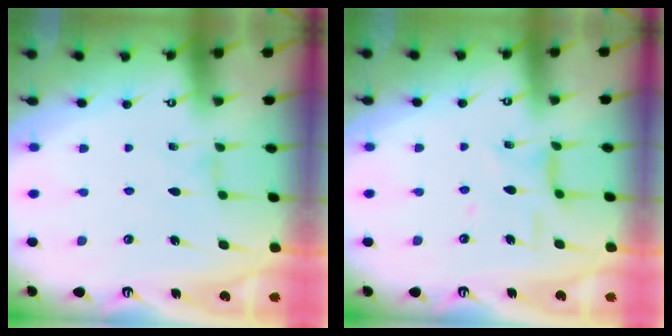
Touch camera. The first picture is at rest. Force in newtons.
{"total": 8.5, "press": 8.5, "slide": 0.6}